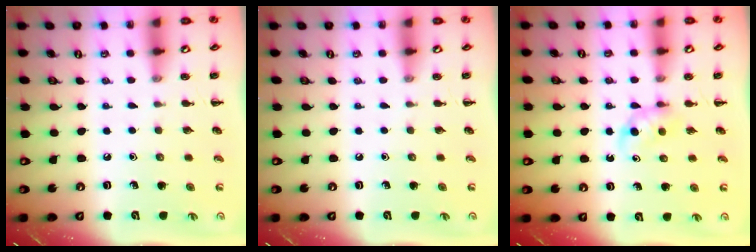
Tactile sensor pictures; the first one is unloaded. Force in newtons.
{"total": 0.0}
{"total": 3.5, "press": 3.3, "slide": 1.2}